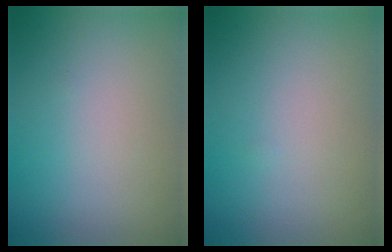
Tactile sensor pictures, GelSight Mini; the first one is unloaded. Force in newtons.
{"total": 0.0}